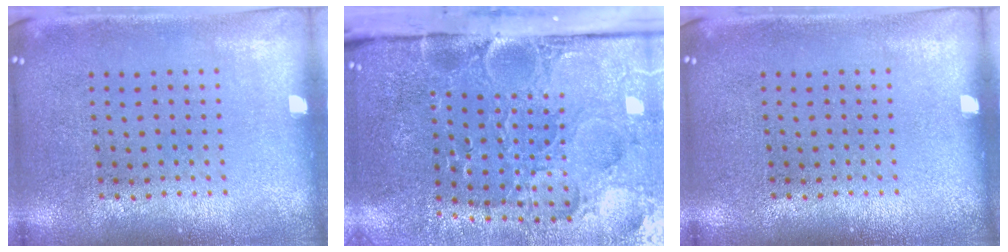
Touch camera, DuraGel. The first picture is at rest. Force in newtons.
{"total": 5.3, "press": 4.0, "slide": 3.5}
{"total": 0.0}